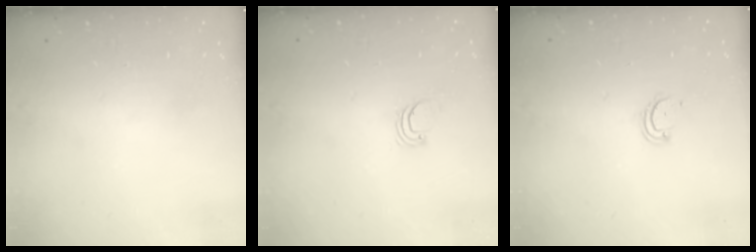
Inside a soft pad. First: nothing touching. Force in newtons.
{"total": 0.9, "press": 0.9, "slide": 0.1}
{"total": 2.3, "press": 2.3, "slide": 0.2}